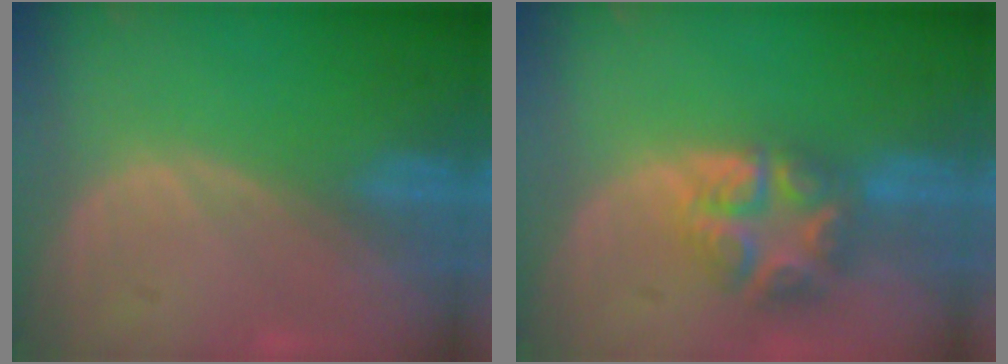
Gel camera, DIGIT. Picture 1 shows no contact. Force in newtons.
{"total": 7.9, "press": 6.8, "slide": 4.0}